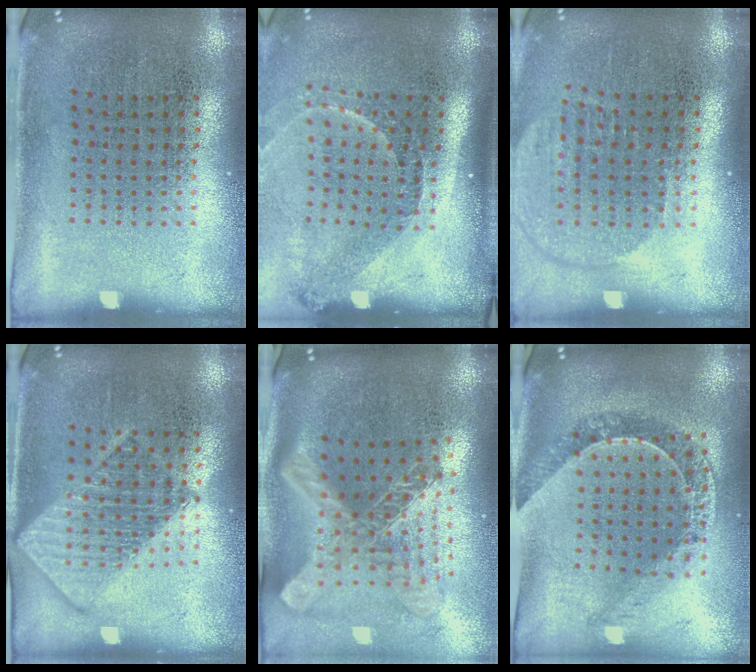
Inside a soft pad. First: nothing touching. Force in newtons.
{"total": 1.9, "press": 1.4, "slide": 1.4}
{"total": 1.8, "press": 1.5, "slide": 0.9}
{"total": 2.9, "press": 2.9, "slide": 0.4}
{"total": 2.8, "press": 1.9, "slide": 2.1}
{"total": 1.0, "press": 1.0, "slide": 0.2}